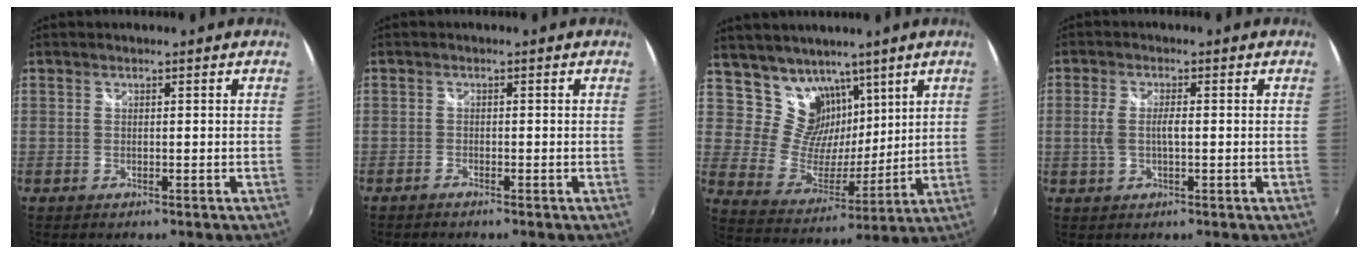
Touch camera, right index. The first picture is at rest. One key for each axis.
{"total": 0.9, "fx": -0.9, "fy": 0.3, "fz": 0.2, "tx": -0.010, "ty": -0.002, "tz": -0.020}
{"total": 11.8, "fx": 8.0, "fy": 7.6, "fz": 4.3, "tx": -0.075, "ty": -0.005, "tz": 0.157}
{"total": 4.1, "fx": -0.2, "fy": 1.5, "fz": 3.8, "tx": -0.075, "ty": -0.002, "tz": -0.003}